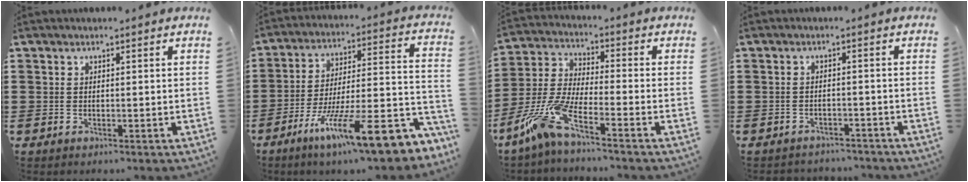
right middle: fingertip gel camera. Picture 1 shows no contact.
{"total": 15.4, "force": [-10.0, 2.6, 11.4], "torque": [-0.180, 0.020, -0.169]}
{"total": 8.8, "force": [-6.0, 1.4, 6.3], "torque": [-0.164, -0.018, -0.125]}
{"total": 2.0, "force": [-2.0, 0.3, -0.1], "torque": [-0.006, -0.001, -0.044]}